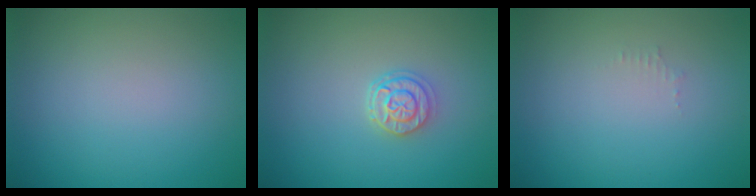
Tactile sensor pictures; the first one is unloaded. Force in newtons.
{"total": 2.3, "press": 2.0, "slide": 1.1}
{"total": 0.6, "press": 0.6, "slide": 0.1}